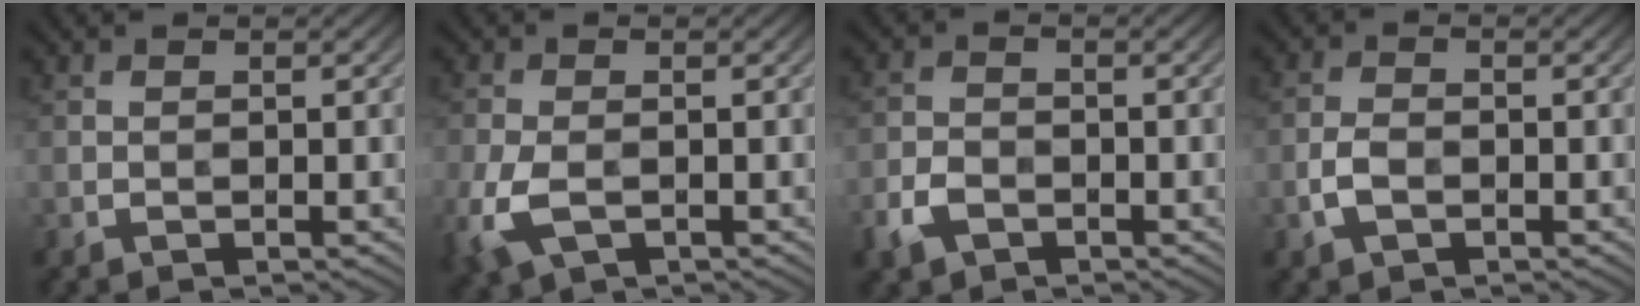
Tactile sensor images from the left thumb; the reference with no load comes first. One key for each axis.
{"total": 6.2, "fx": -2.3, "fy": 3.6, "fz": 4.4, "tx": -0.123, "ty": -0.015, "tz": -0.050}
{"total": 3.6, "fx": -2.0, "fy": 2.4, "fz": 1.8, "tx": -0.043, "ty": -0.006, "tz": -0.048}
{"total": 2.8, "fx": -1.1, "fy": 1.7, "fz": 1.9, "tx": -0.044, "ty": 0.000, "tz": -0.026}